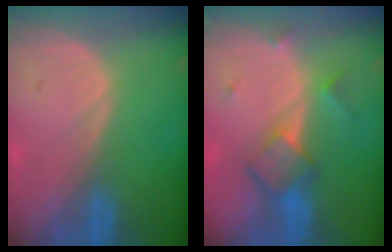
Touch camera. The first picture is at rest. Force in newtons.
{"total": 6.0, "press": 5.3, "slide": 2.8}